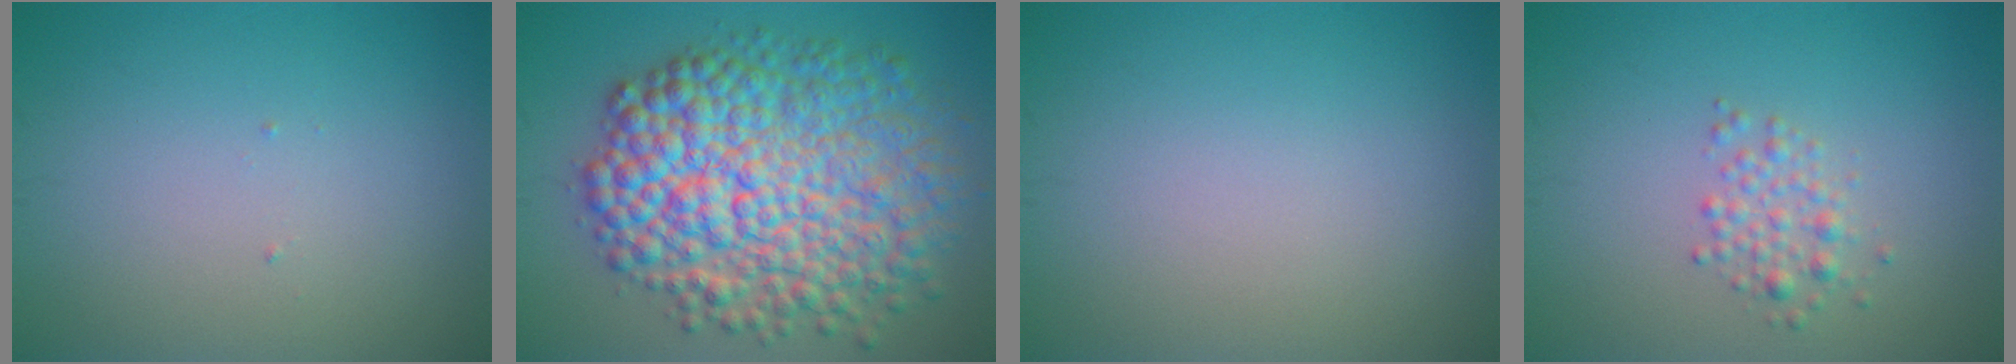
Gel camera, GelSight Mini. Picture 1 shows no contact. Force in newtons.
{"total": 12.0, "press": 12.0, "slide": 0.1}
{"total": 0.0}
{"total": 1.9, "press": 1.9, "slide": 0.1}